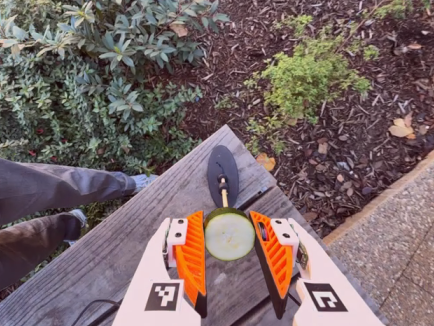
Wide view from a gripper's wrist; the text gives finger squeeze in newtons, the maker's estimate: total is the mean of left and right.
{"total": 8.7, "left": 8.5, "right": 8.8}